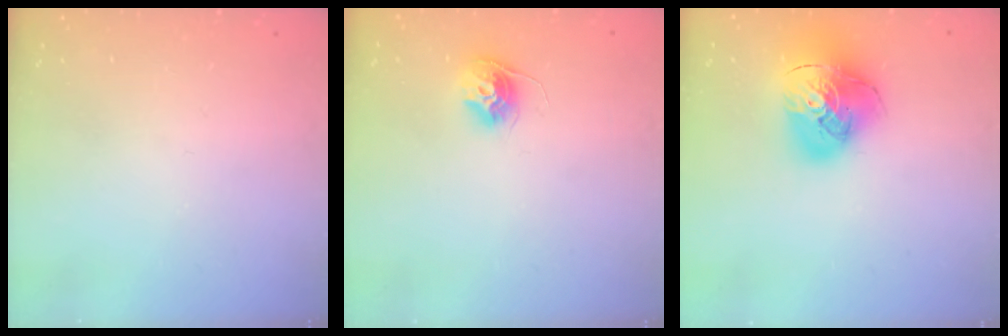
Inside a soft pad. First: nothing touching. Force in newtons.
{"total": 10.2, "press": 10.1, "slide": 0.7}
{"total": 17.1, "press": 17.0, "slide": 2.1}